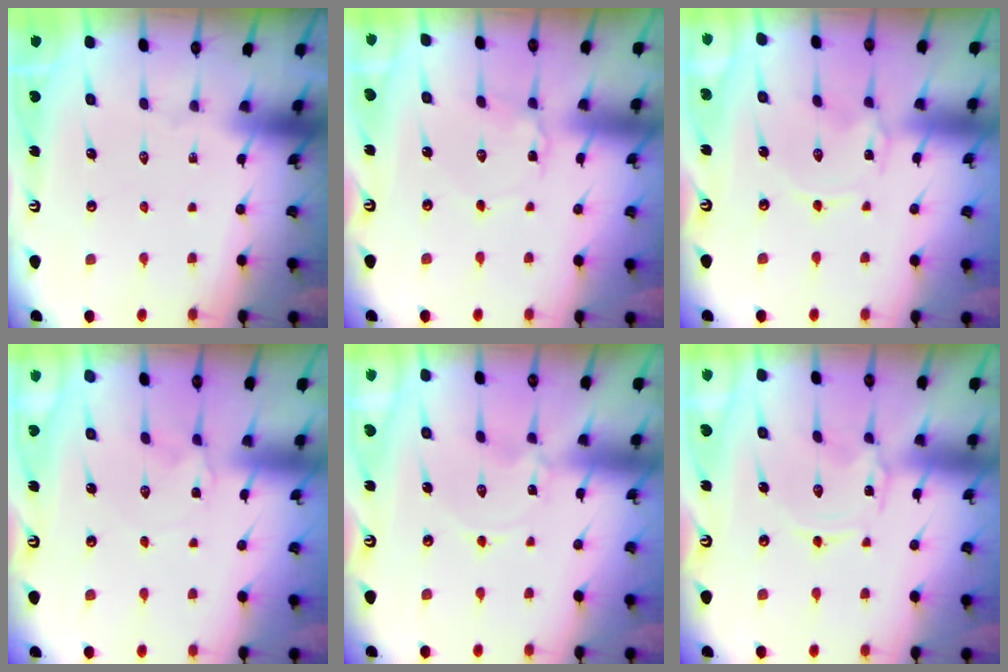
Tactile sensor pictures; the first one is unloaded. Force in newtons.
{"total": 3.2, "press": 3.1, "slide": 0.4}
{"total": 1.0, "press": 1.0, "slide": 0.1}
{"total": 1.1, "press": 1.0, "slide": 0.3}
{"total": 0.0}
{"total": 0.6, "press": 0.6, "slide": 0.1}